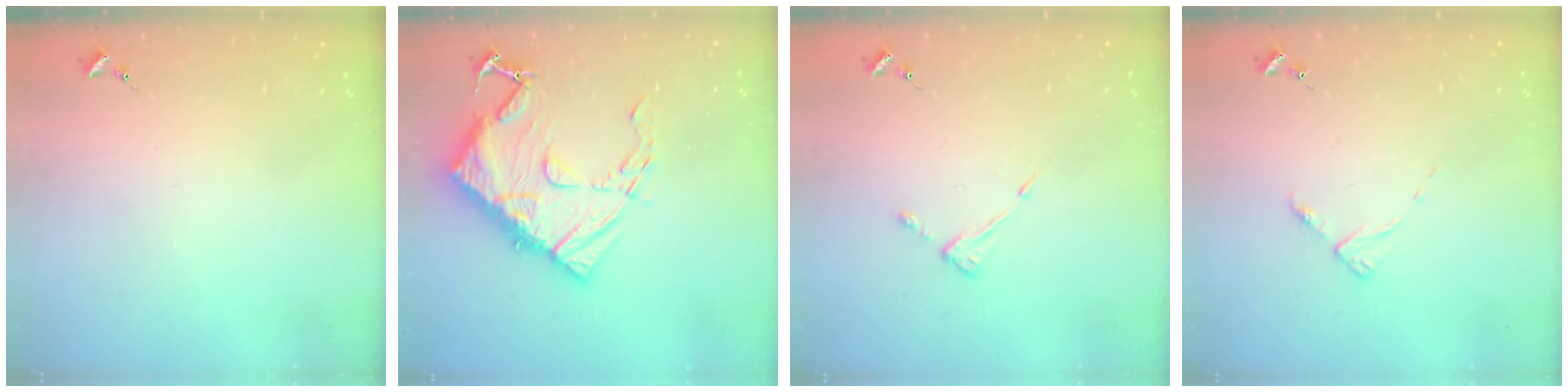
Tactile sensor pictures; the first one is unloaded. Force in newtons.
{"total": 22.1, "press": 22.0, "slide": 2.0}
{"total": 4.4, "press": 4.3, "slide": 0.7}
{"total": 4.4, "press": 4.3, "slide": 0.7}